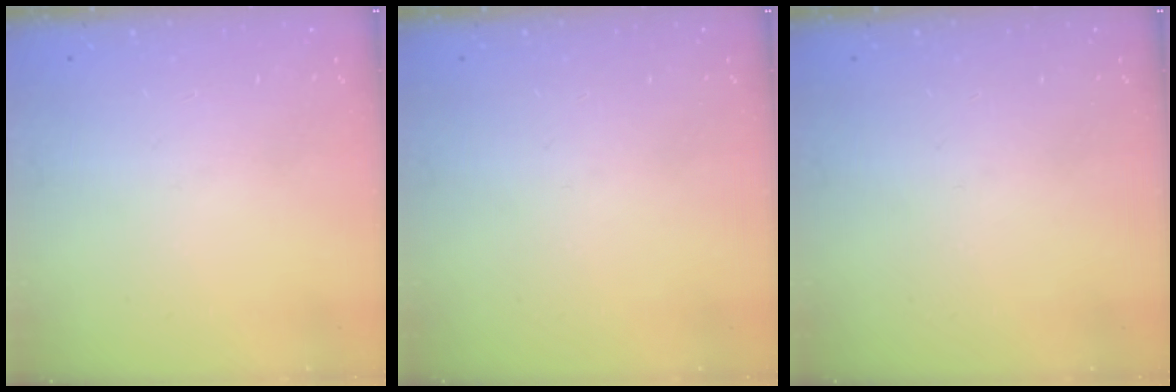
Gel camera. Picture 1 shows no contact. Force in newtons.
{"total": 0.0}
{"total": 0.0}